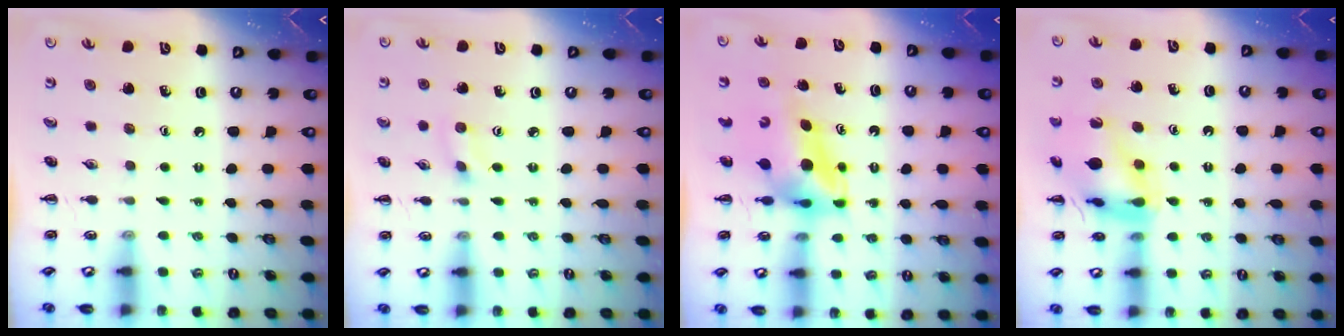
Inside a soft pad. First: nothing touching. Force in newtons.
{"total": 1.7, "press": 1.6, "slide": 0.7}
{"total": 5.1, "press": 4.9, "slide": 1.2}
{"total": 14.4, "press": 14.3, "slide": 1.0}